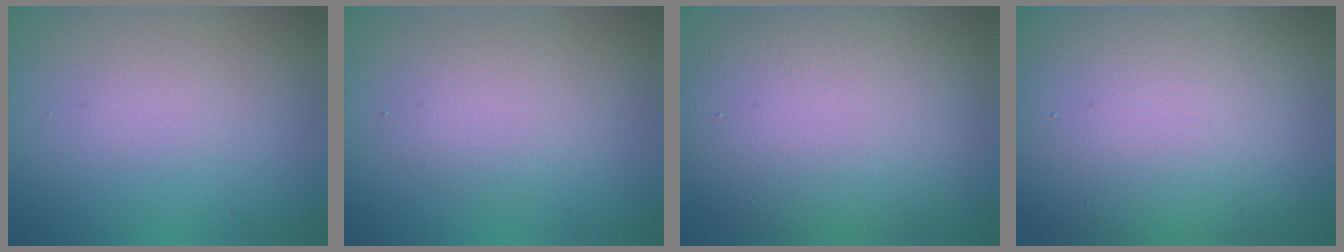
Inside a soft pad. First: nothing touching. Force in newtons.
{"total": 2.7, "press": 2.7, "slide": 0.1}
{"total": 12.5, "press": 12.4, "slide": 0.9}
{"total": 20.5, "press": 20.5, "slide": 0.9}